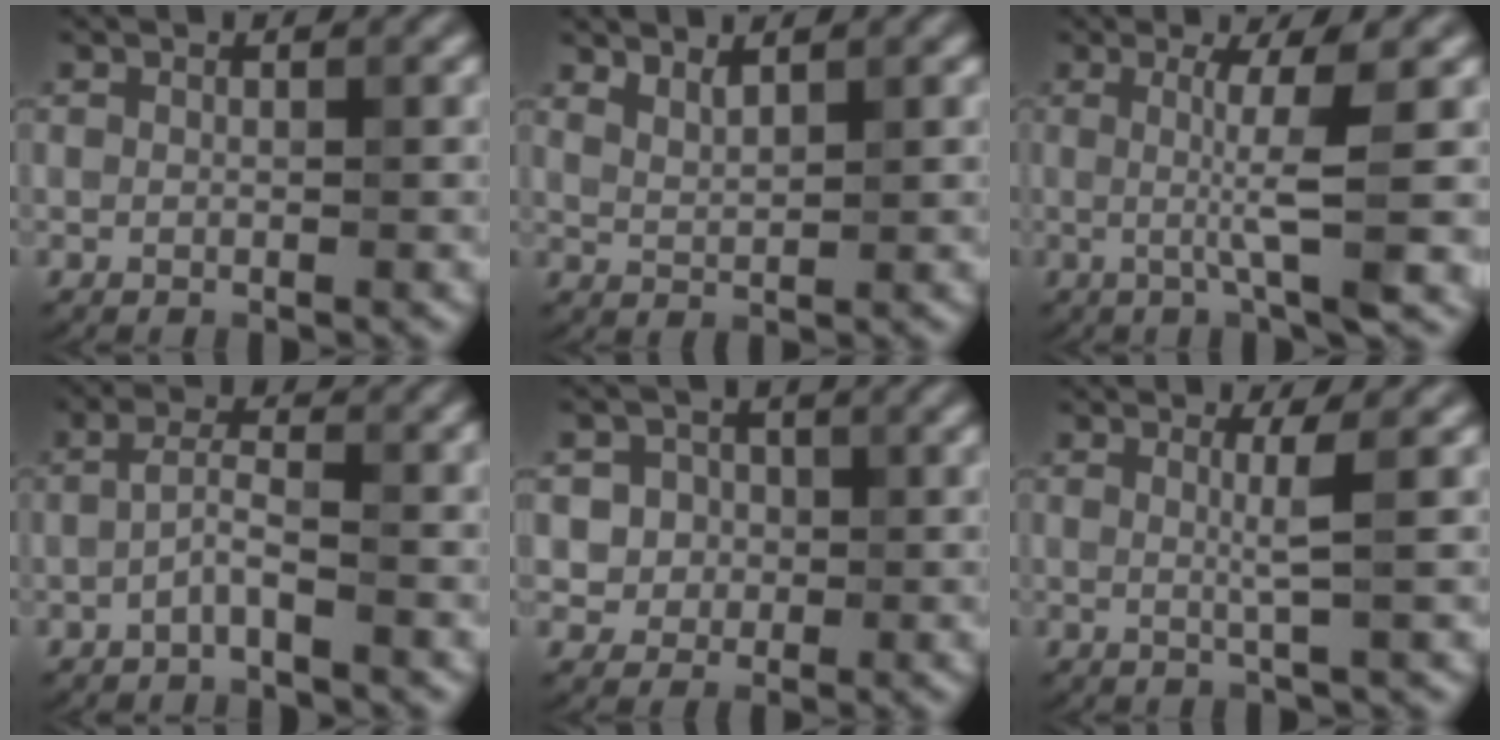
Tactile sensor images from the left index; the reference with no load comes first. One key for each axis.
{"total": 1.7, "fx": 1.4, "fy": 0.4, "fz": 0.7, "tx": -0.016, "ty": -0.006, "tz": 0.029}
{"total": 5.7, "fx": 0.4, "fy": 0.8, "fz": 5.6, "tx": -0.092, "ty": -0.003, "tz": 0.006}
{"total": 2.2, "fx": -1.0, "fy": 0.4, "fz": 1.9, "tx": -0.038, "ty": 0.010, "tz": -0.028}
{"total": 3.1, "fx": 0.2, "fy": 2.9, "fz": 0.9, "tx": 0.003, "ty": 0.003, "tz": -0.001}
{"total": 2.3, "fx": 0.3, "fy": 0.3, "fz": 2.2, "tx": -0.040, "ty": -0.002, "tz": -0.001}